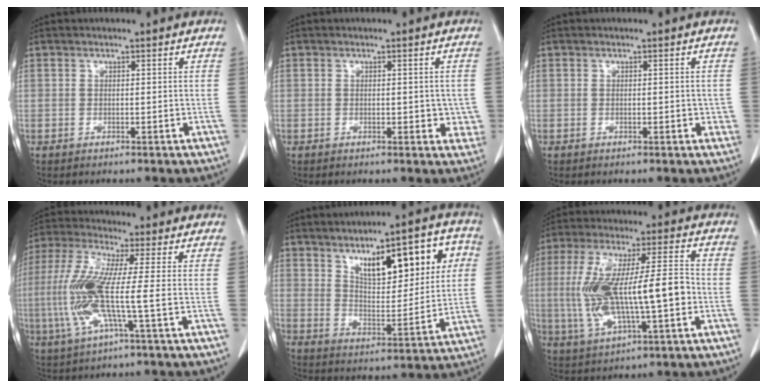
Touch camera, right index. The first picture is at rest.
{"total": 3.4, "force": [-0.1, 2.0, 2.8], "torque": [-0.020, 0.003, -0.001]}
{"total": 1.8, "force": [-0.1, 1.0, 1.5], "torque": [-0.016, 0.004, -0.001]}
{"total": 11.5, "force": [-1.5, 0.3, 11.4], "torque": [-0.250, -0.001, -0.040]}
{"total": 15.4, "force": [6.1, 5.4, 13.1], "torque": [-0.178, 0.025, 0.099]}
{"total": 16.5, "force": [-1.7, 3.7, 16.0], "torque": [-0.313, 0.017, -0.022]}